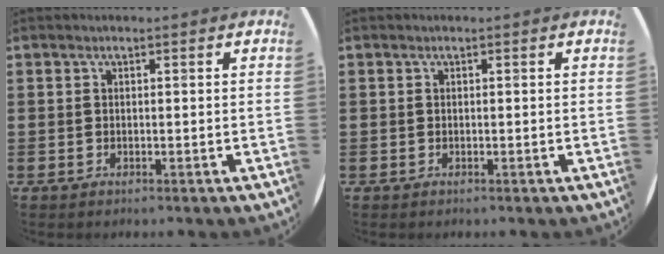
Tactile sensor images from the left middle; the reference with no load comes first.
{"total": 0.0}